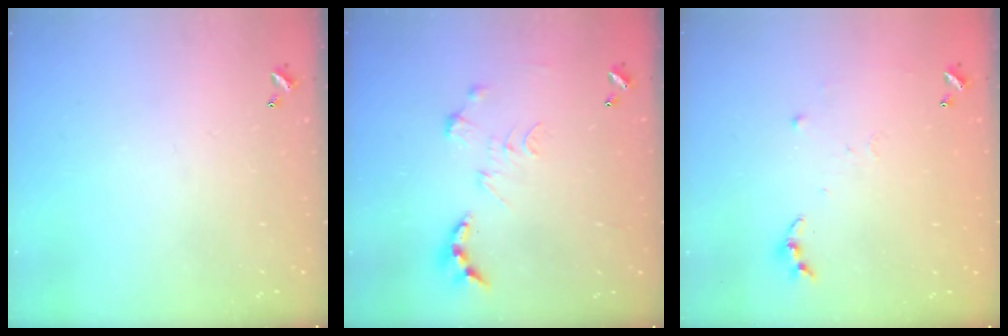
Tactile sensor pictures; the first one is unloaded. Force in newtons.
{"total": 0.0}
{"total": 6.1, "press": 6.1, "slide": 0.7}